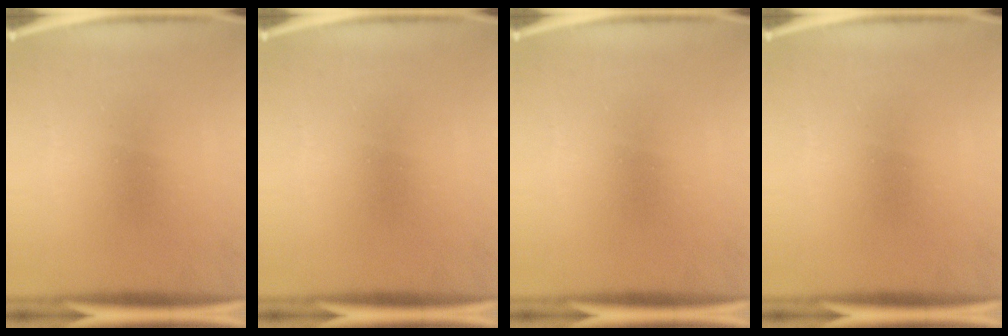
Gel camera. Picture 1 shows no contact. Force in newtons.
{"total": 0.0}
{"total": 0.0}
{"total": 0.0}